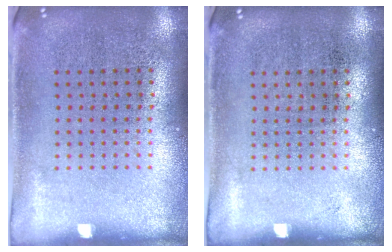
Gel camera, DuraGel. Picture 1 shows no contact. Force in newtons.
{"total": 0.0}